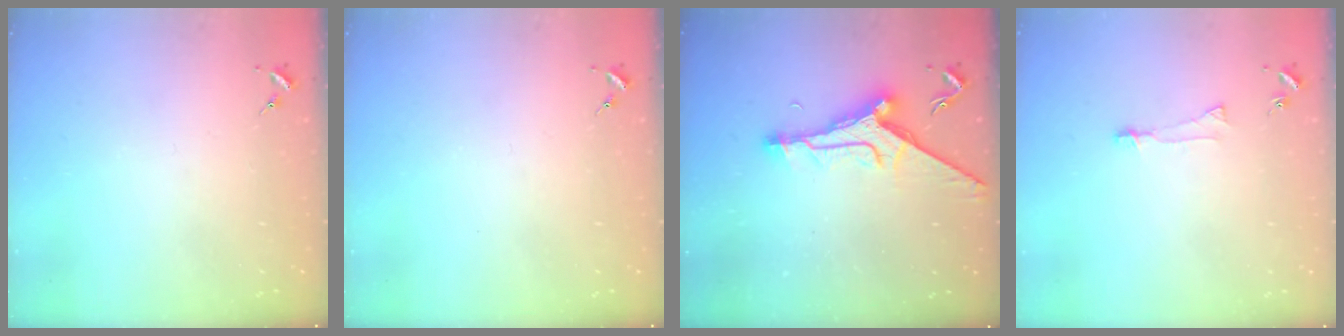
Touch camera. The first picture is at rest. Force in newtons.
{"total": 0.0}
{"total": 12.0, "press": 12.0, "slide": 0.9}
{"total": 4.8, "press": 4.8, "slide": 0.4}